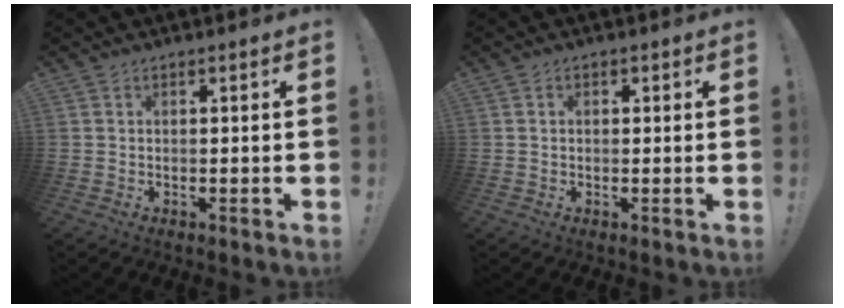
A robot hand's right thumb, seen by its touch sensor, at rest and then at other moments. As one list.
[{"total": 1.0, "force": [0.0, 0.8, 0.6], "torque": [-0.004, 0.001, -0.003]}]